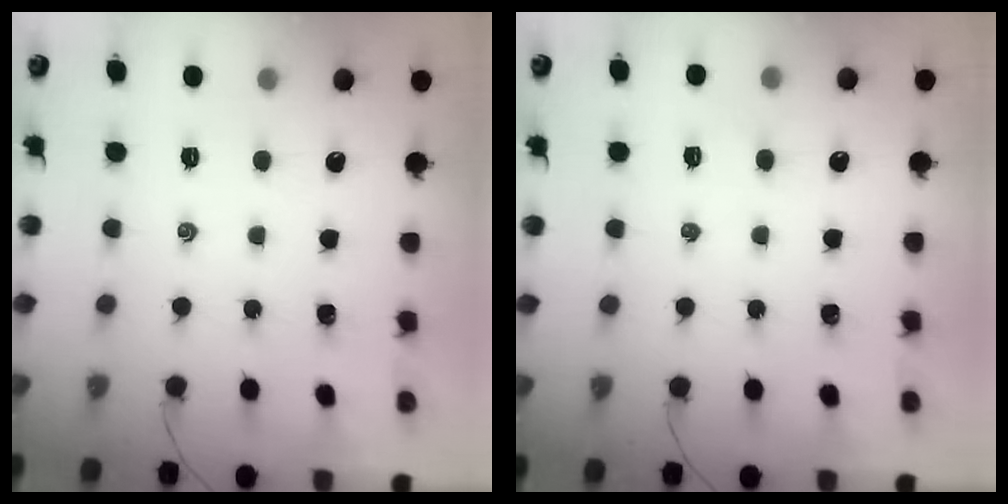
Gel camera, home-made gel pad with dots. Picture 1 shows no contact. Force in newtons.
{"total": 1.4, "press": 1.3, "slide": 0.4}